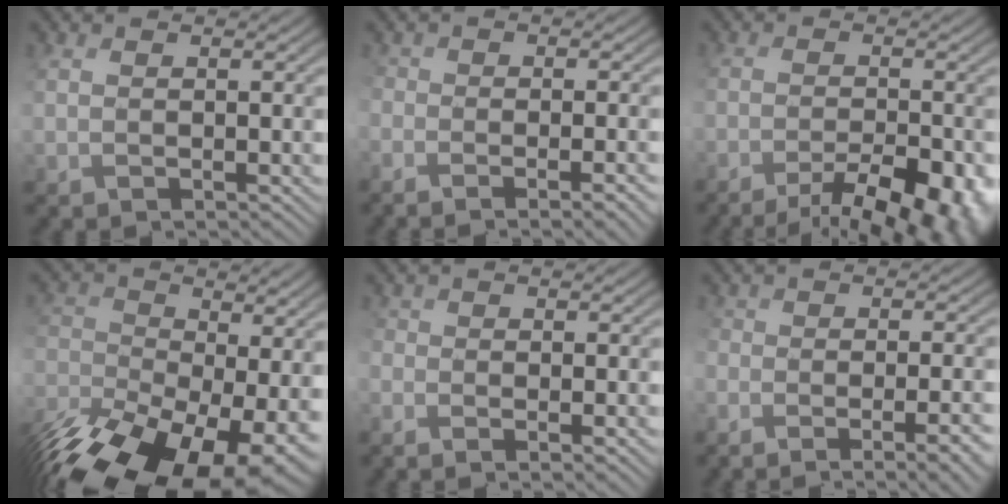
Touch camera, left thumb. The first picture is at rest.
{"total": 6.1, "force": [-3.5, 2.6, 4.2], "torque": [-0.059, -0.010, -0.040]}
{"total": 9.3, "force": [-6.7, 2.9, 5.7], "torque": [-0.088, -0.013, -0.088]}
{"total": 19.5, "force": [-11.9, 9.6, 12.2], "torque": [-0.272, -0.058, -0.179]}
{"total": 3.4, "force": [-2.2, 1.5, 2.2], "torque": [-0.050, -0.012, -0.031]}
{"total": 9.2, "force": [-5.5, 3.4, 6.6], "torque": [-0.076, -0.008, -0.058]}